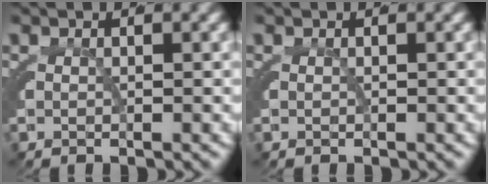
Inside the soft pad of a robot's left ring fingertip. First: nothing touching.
{"total": 0.0}